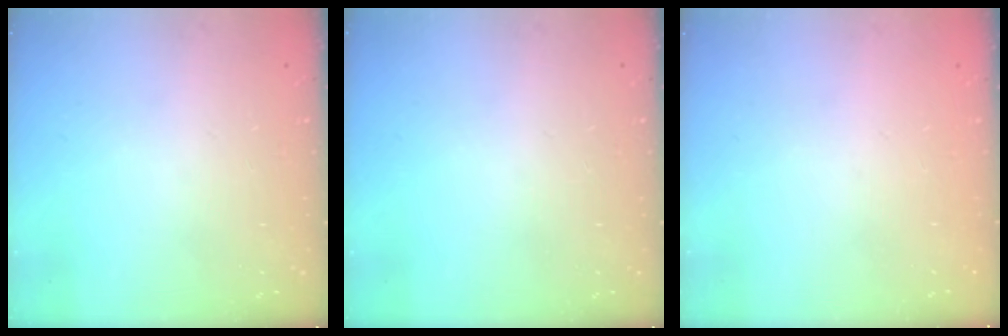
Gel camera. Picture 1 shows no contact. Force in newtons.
{"total": 0.0}
{"total": 0.0}